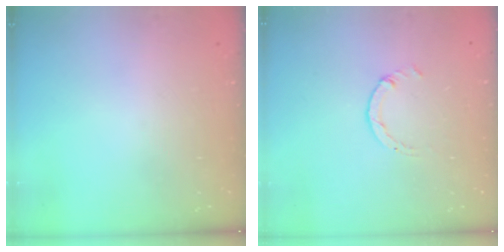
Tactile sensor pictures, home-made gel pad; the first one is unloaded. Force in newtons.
{"total": 1.1, "press": 1.1, "slide": 0.2}